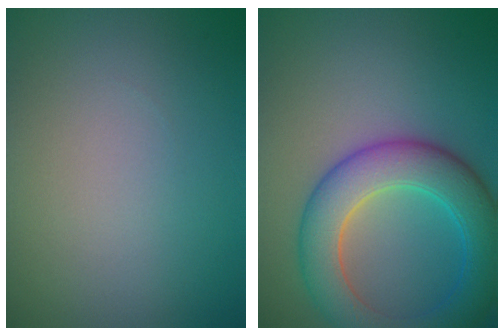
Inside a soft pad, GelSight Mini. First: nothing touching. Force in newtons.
{"total": 7.3, "press": 7.3, "slide": 0.1}